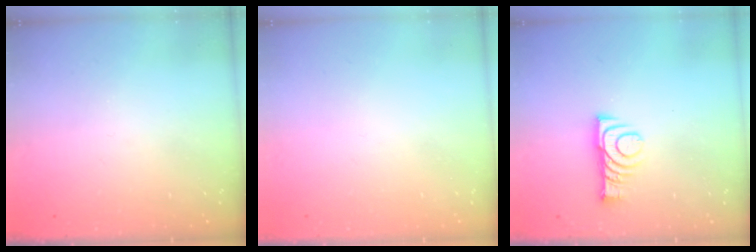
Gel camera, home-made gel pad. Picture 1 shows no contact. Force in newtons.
{"total": 1.5, "press": 1.5, "slide": 0.1}
{"total": 9.4, "press": 9.4, "slide": 0.9}